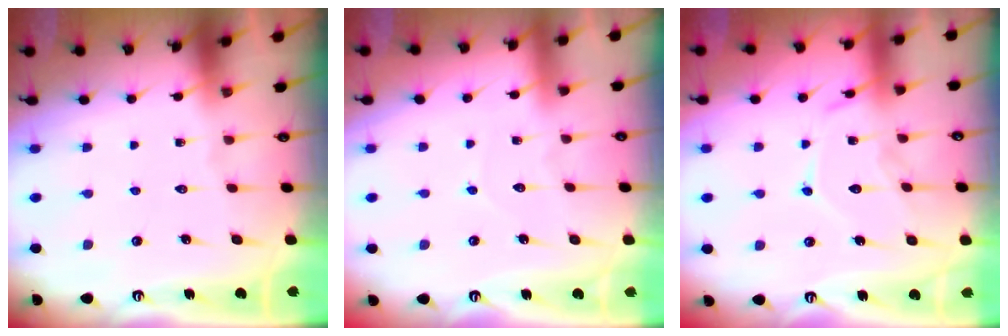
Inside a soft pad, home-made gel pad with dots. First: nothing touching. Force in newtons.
{"total": 3.9, "press": 3.9, "slide": 0.3}
{"total": 11.0, "press": 11.0, "slide": 0.5}